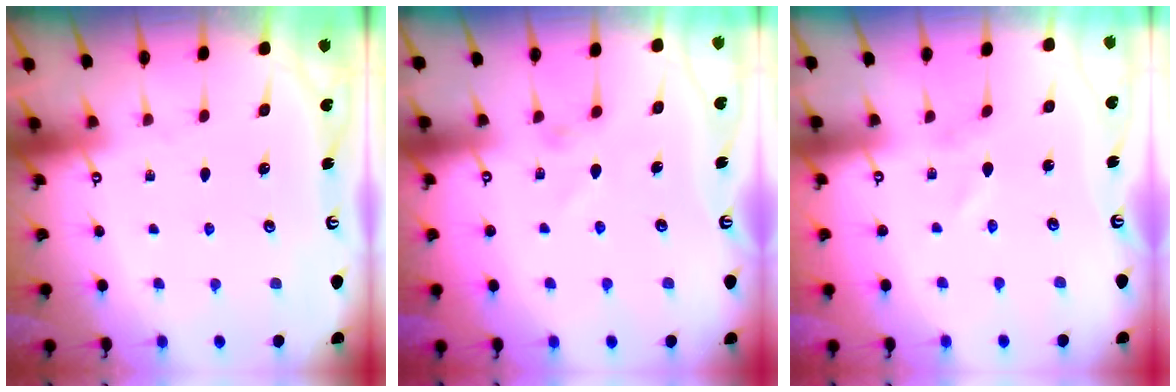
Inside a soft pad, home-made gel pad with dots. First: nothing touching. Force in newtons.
{"total": 3.0, "press": 3.0, "slide": 0.4}
{"total": 1.1, "press": 1.1, "slide": 0.1}